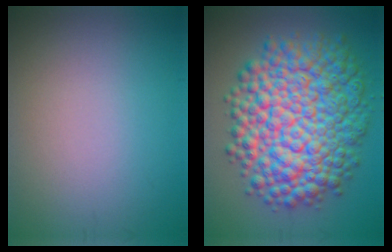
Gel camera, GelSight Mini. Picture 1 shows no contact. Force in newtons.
{"total": 12.6, "press": 12.6, "slide": 0.3}